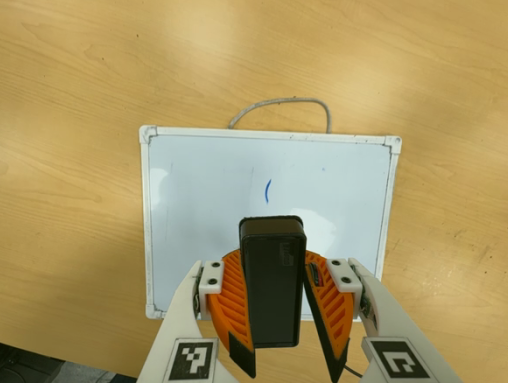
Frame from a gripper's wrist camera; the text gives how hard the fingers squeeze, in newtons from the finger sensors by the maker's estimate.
{"total": 9.8, "left": 9.9, "right": 9.7}